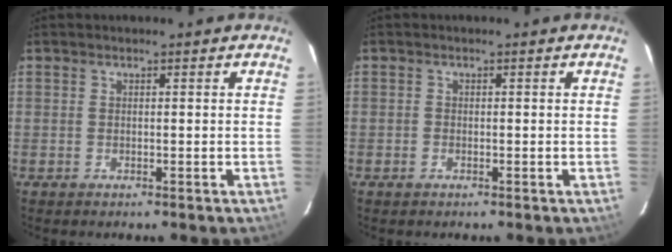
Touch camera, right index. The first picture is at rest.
{"total": 0.8, "force": [-0.5, 0.6, 0.1], "torque": [-0.003, 0.000, -0.010]}